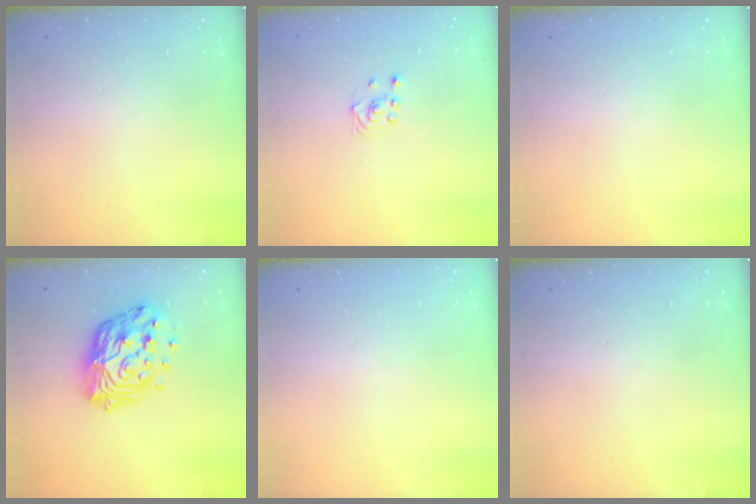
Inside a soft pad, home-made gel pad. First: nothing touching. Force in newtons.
{"total": 1.9, "press": 1.8, "slide": 0.6}
{"total": 0.0}
{"total": 16.7, "press": 16.6, "slide": 1.7}
{"total": 0.0}
{"total": 0.0}